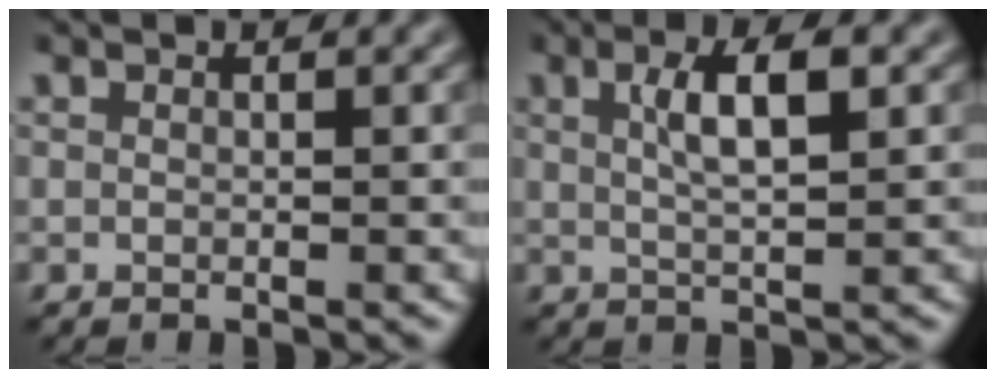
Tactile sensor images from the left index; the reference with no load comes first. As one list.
[{"total": 3.7, "force": [0.7, 0.7, 3.6], "torque": [-0.058, 0.009, 0.016]}]